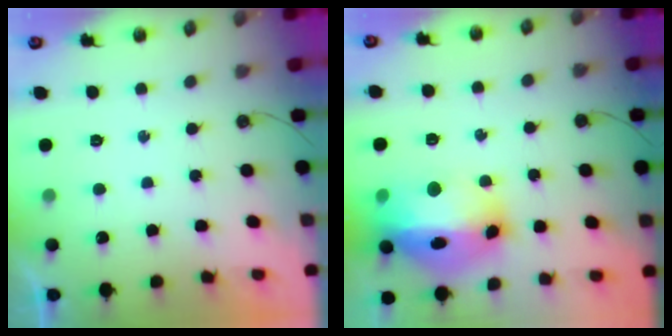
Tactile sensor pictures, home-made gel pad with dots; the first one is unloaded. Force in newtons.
{"total": 20.2, "press": 20.1, "slide": 2.0}